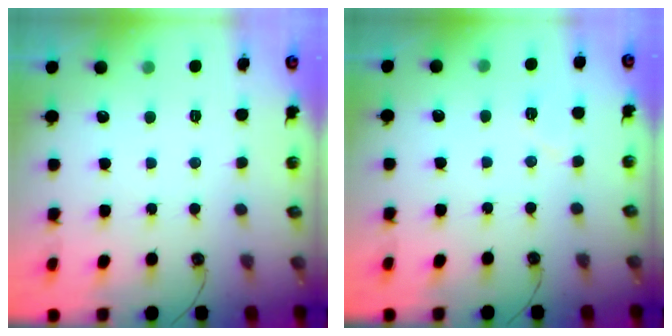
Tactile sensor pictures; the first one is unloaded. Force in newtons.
{"total": 5.1, "press": 4.8, "slide": 1.6}